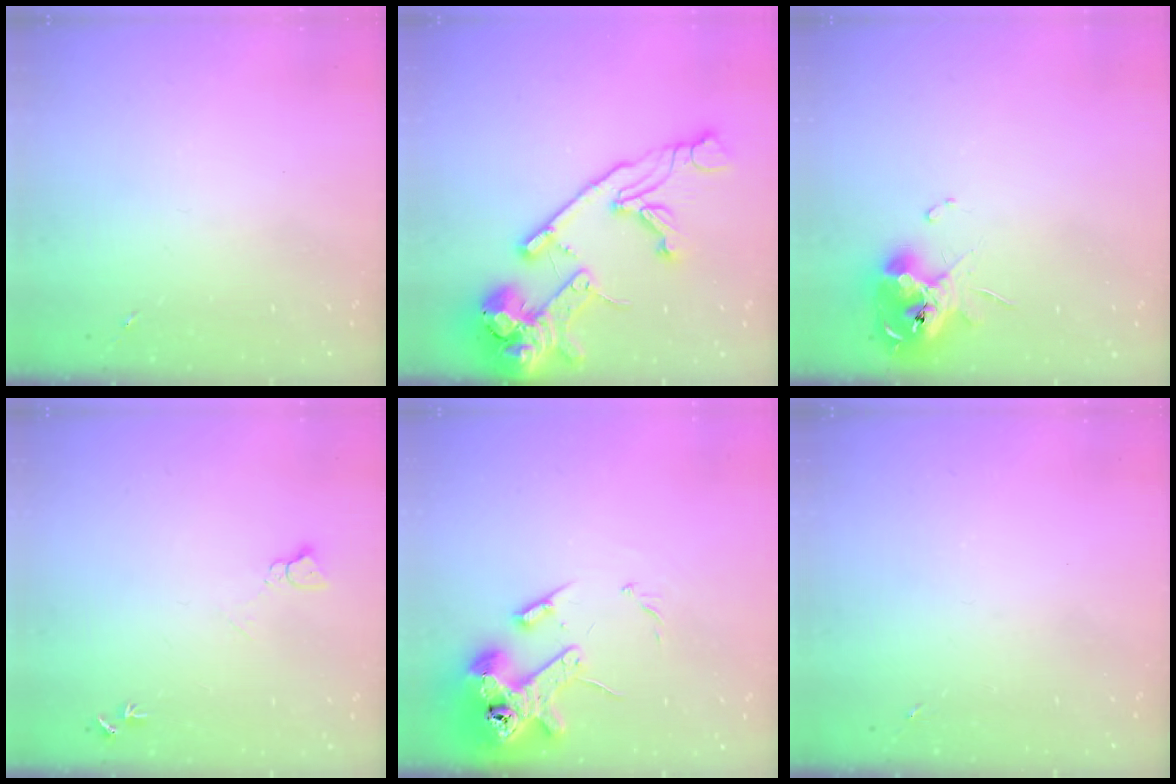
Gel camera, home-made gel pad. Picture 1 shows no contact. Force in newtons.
{"total": 23.6, "press": 23.4, "slide": 3.5}
{"total": 12.4, "press": 12.2, "slide": 1.6}
{"total": 5.1, "press": 5.1, "slide": 0.6}
{"total": 14.4, "press": 14.2, "slide": 2.1}
{"total": 0.0}